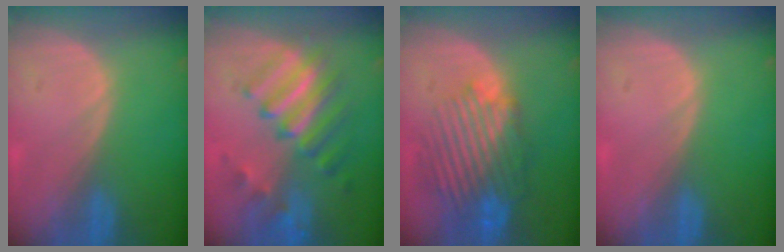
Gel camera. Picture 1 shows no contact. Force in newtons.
{"total": 9.6, "press": 8.3, "slide": 4.7}
{"total": 10.4, "press": 9.3, "slide": 4.6}
{"total": 0.0}